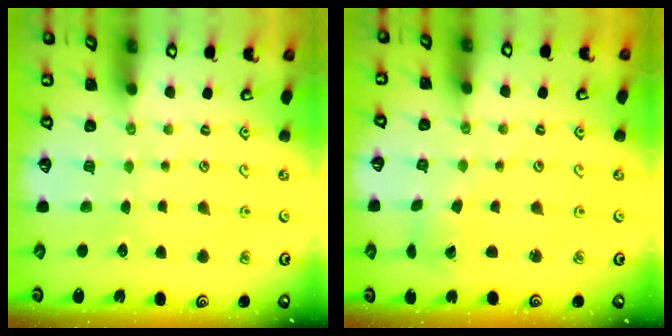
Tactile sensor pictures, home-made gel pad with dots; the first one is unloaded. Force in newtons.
{"total": 1.0, "press": 1.0, "slide": 0.1}